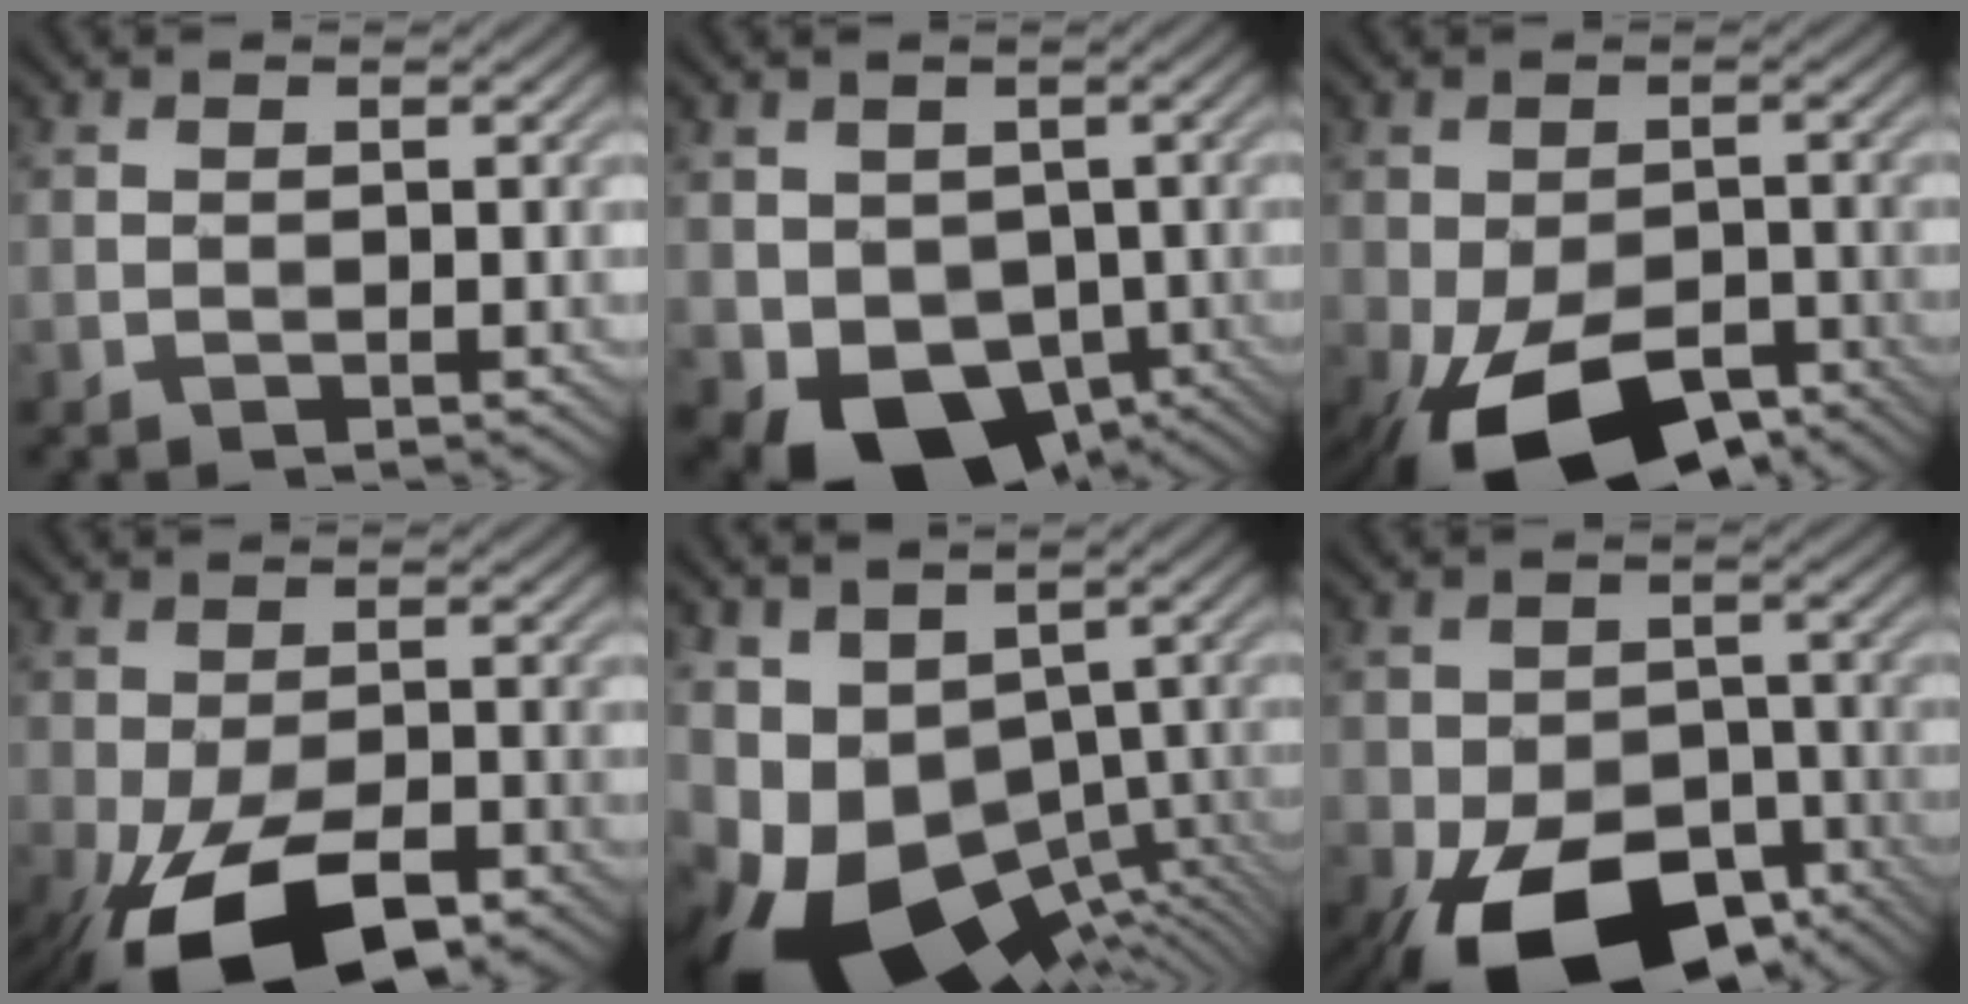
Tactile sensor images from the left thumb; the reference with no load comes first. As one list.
[{"total": 8.9, "force": [-2.8, 6.8, 5.0], "torque": [-0.091, -0.037, -0.037]}, {"total": 13.9, "force": [-8.2, 6.6, 9.0], "torque": [-0.159, -0.040, -0.136]}, {"total": 13.6, "force": [-7.1, 6.0, 9.9], "torque": [-0.181, -0.033, -0.118]}, {"total": 13.8, "force": [-4.0, 8.4, 10.2], "torque": [-0.228, -0.020, -0.040]}, {"total": 17.4, "force": [-10.6, 9.4, 10.1], "torque": [-0.175, -0.045, -0.161]}]